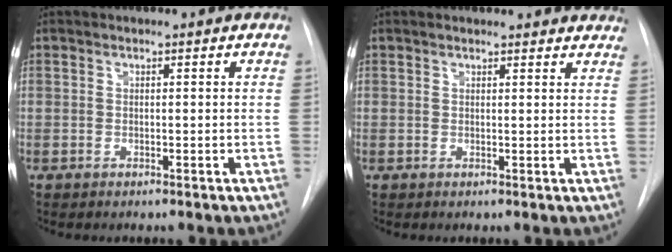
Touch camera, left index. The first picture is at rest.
{"total": 10.4, "force": [9.9, 2.3, 2.2], "torque": [0.000, 0.006, 0.091]}